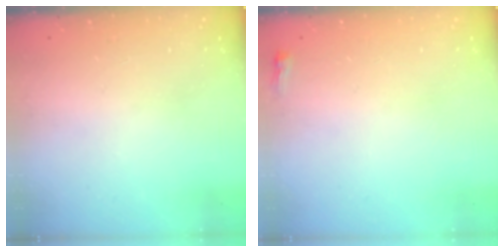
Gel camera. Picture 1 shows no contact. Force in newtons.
{"total": 2.2, "press": 2.2, "slide": 0.6}